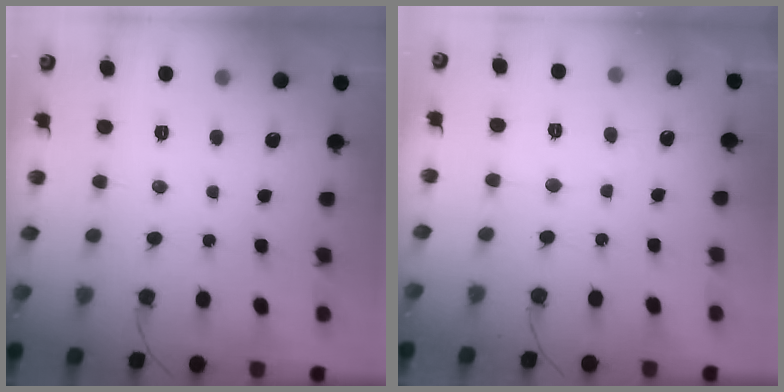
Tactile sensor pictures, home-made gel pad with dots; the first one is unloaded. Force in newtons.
{"total": 2.4, "press": 2.4, "slide": 0.2}